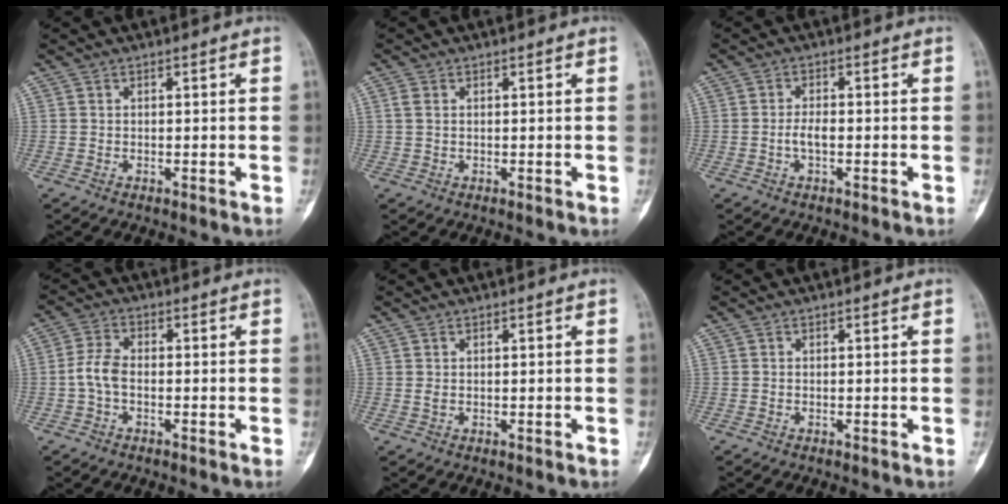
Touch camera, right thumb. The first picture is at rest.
{"total": 1.6, "force": [0.4, 1.1, 1.1], "torque": [-0.028, 0.003, 0.009]}
{"total": 2.5, "force": [-0.7, 1.1, 2.2], "torque": [-0.041, 0.007, -0.013]}
{"total": 4.5, "force": [-1.0, 2.5, 3.5], "torque": [-0.077, 0.015, -0.025]}
{"total": 0.9, "force": [0.2, 0.6, 0.7], "torque": [-0.013, 0.003, 0.007]}
{"total": 0.0}